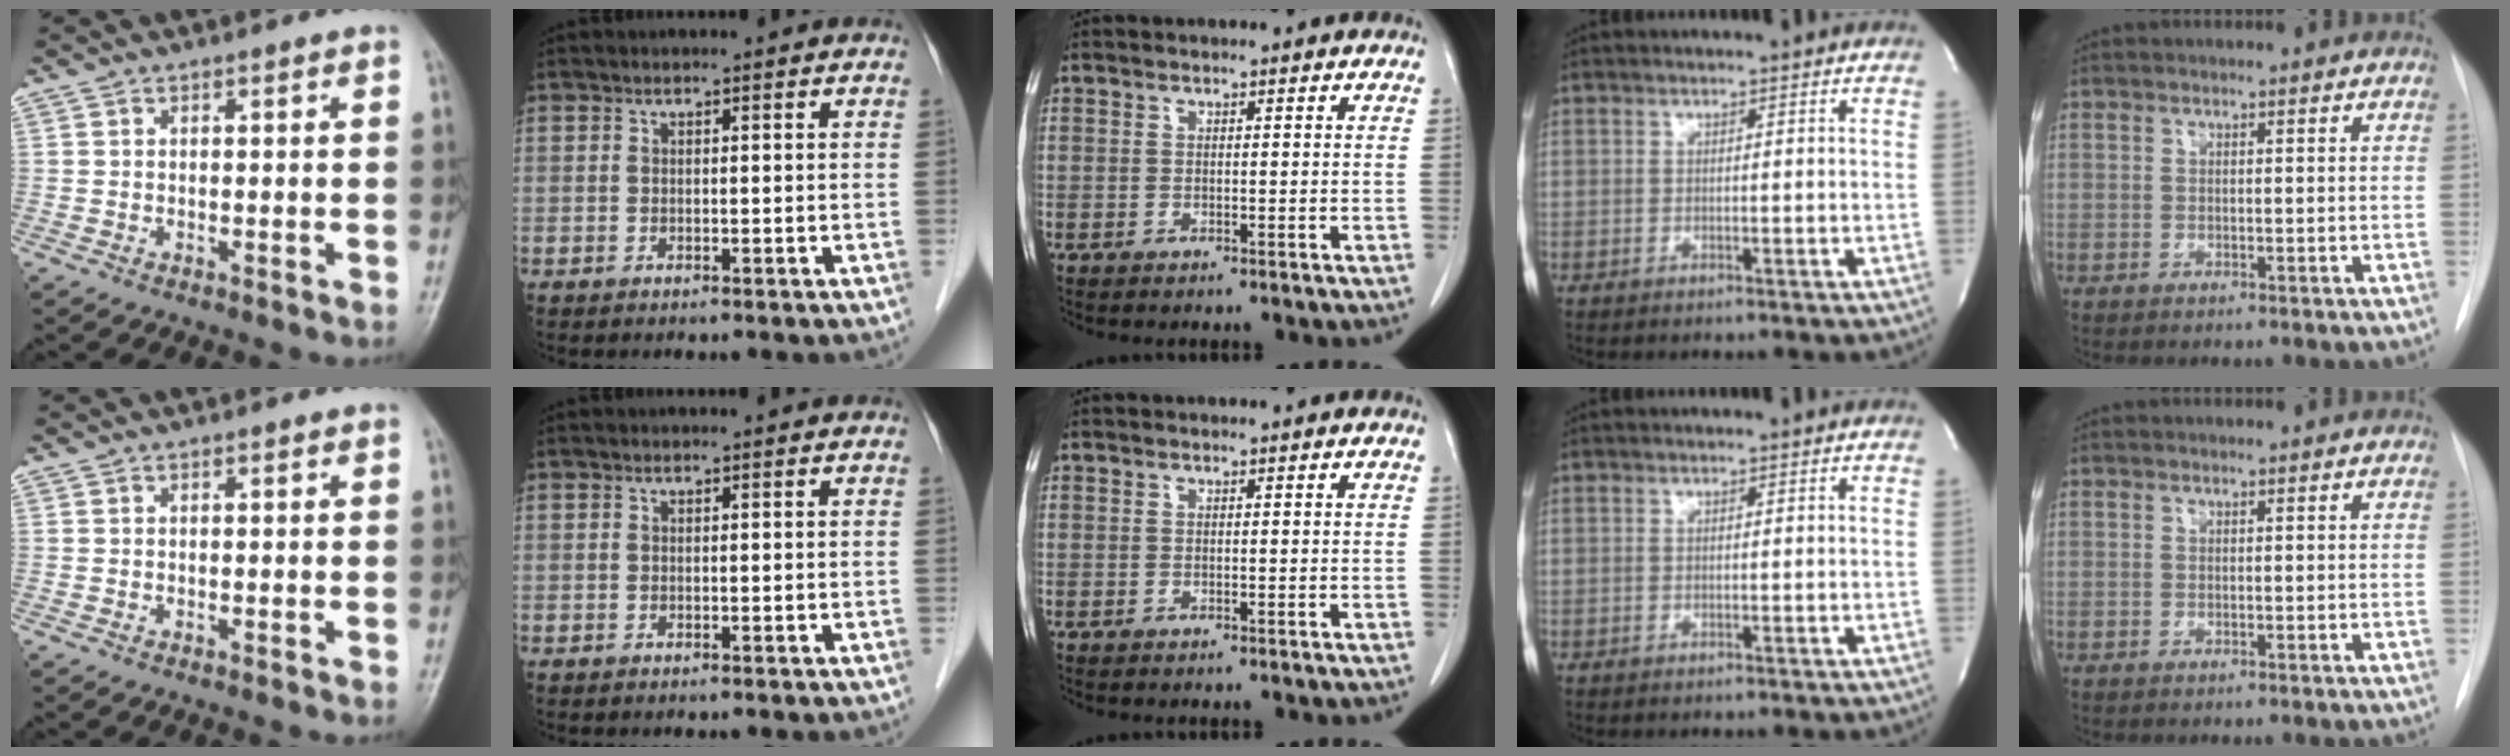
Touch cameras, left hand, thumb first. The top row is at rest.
{}